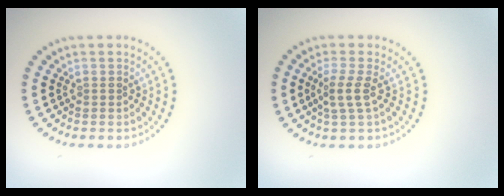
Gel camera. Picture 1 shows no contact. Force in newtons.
{"total": 2.1, "press": 1.6, "slide": 1.4}